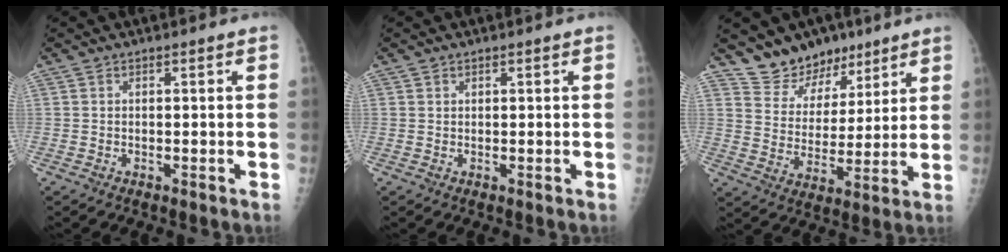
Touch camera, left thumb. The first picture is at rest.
{"total": 0.7, "force": [0.4, 0.5, -0.1], "torque": [0.009, -0.002, 0.004]}
{"total": 11.3, "force": [8.9, 6.6, 2.1], "torque": [0.009, -0.061, 0.162]}